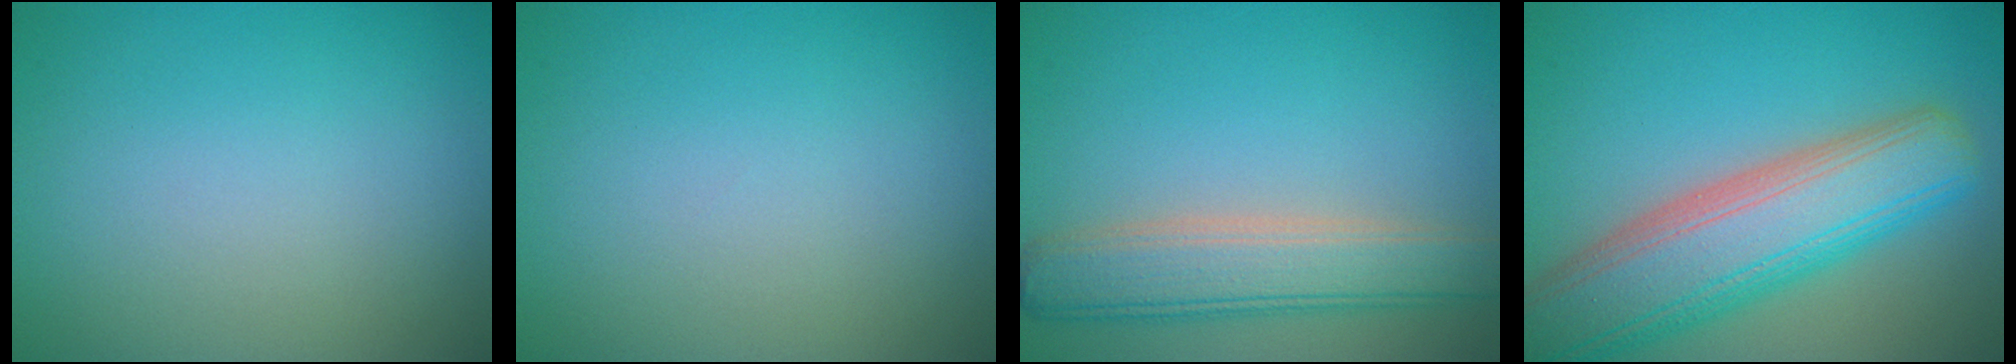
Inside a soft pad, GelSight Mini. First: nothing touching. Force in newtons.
{"total": 0.0}
{"total": 5.3, "press": 5.3, "slide": 0.4}
{"total": 9.9, "press": 9.9, "slide": 0.5}